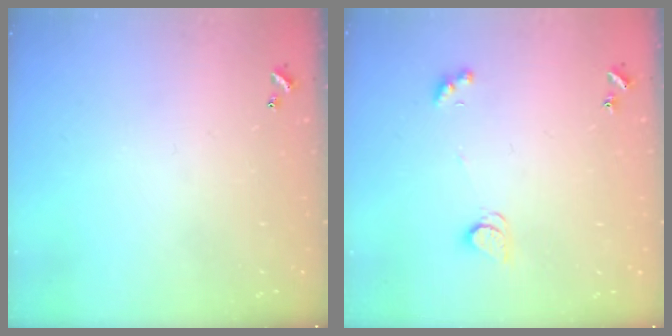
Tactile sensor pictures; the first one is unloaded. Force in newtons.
{"total": 2.5, "press": 2.5, "slide": 0.3}